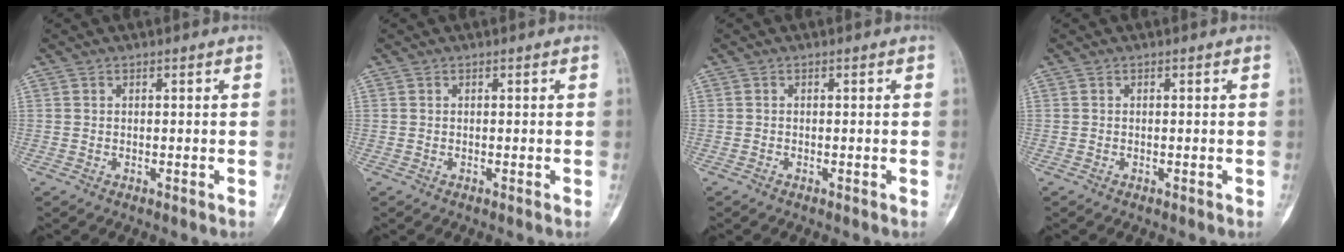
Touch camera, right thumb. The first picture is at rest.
{"total": 0.0}
{"total": 0.0}
{"total": 0.0}